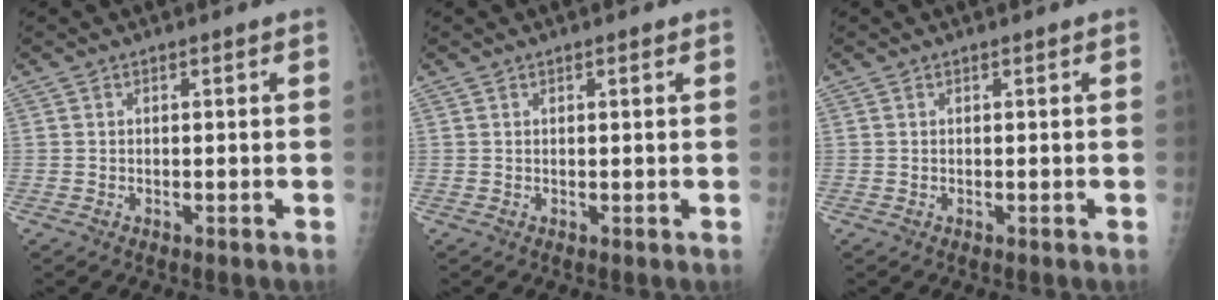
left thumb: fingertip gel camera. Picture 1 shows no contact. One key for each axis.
{"total": 0.7, "fx": 0.4, "fy": 0.1, "fz": 0.5, "tx": -0.007, "ty": -0.001, "tz": 0.006}
{"total": 0.0}